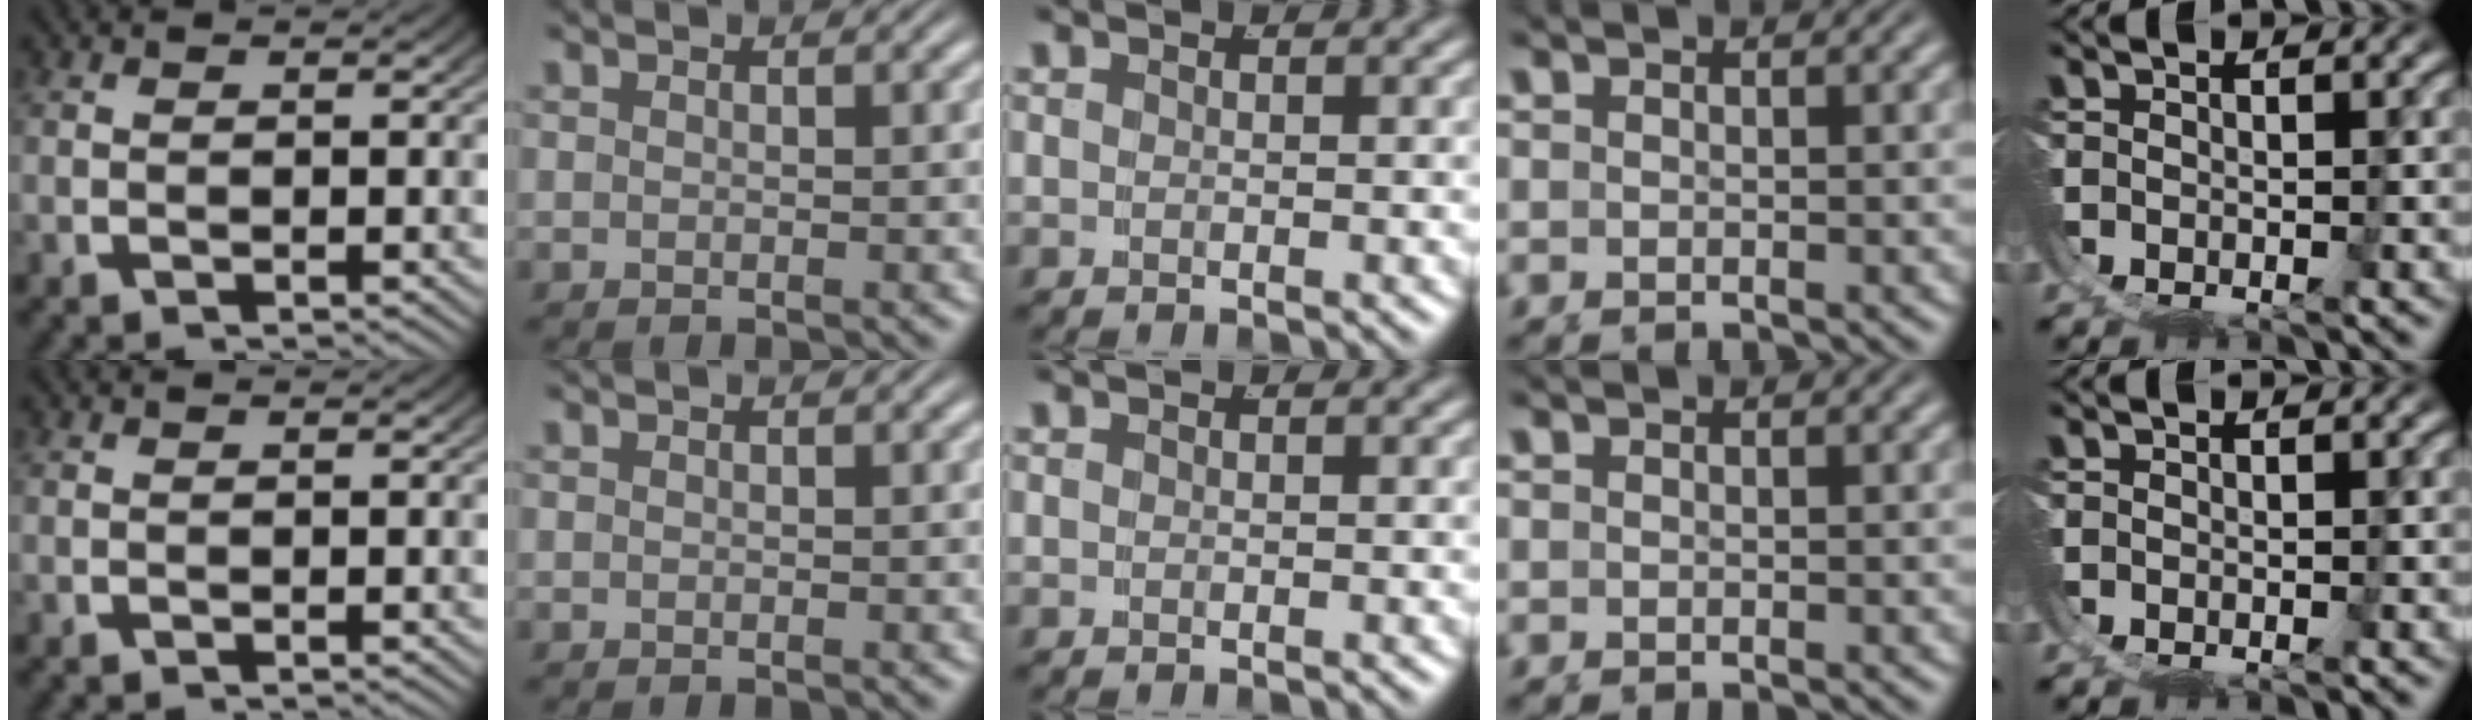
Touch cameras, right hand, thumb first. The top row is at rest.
{}